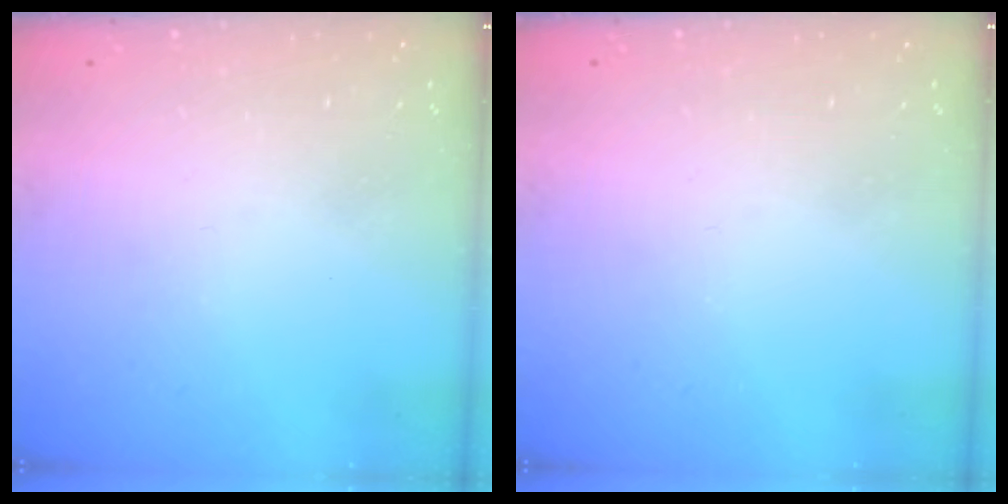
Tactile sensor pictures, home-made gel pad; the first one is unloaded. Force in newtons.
{"total": 0.0}